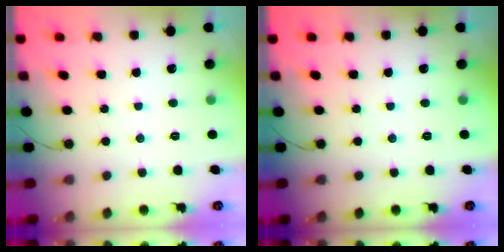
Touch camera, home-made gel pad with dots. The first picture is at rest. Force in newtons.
{"total": 0.0}